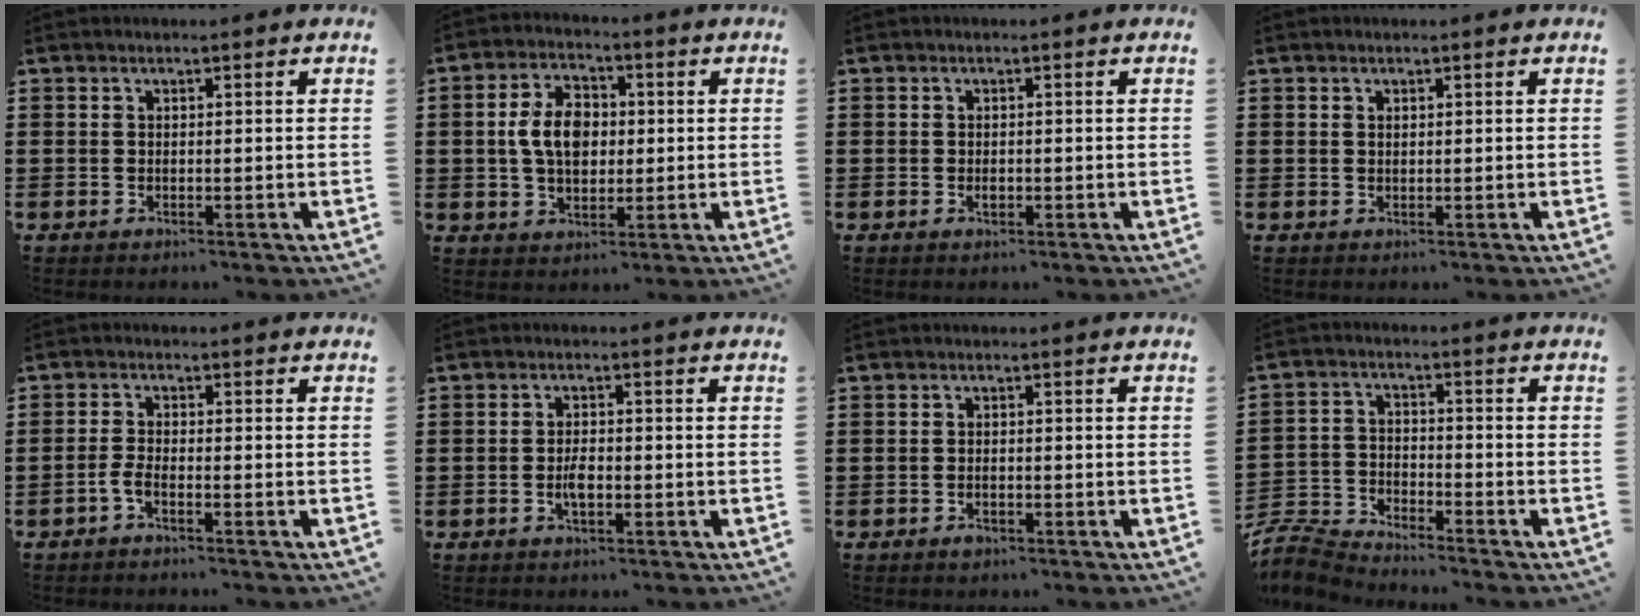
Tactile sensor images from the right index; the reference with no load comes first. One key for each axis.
{"total": 7.6, "fx": 0.4, "fy": 5.0, "fz": 5.7, "tx": -0.123, "ty": 0.012, "tz": 0.000}
{"total": 1.0, "fx": -0.3, "fy": 0.5, "fz": 0.8, "tx": -0.015, "ty": -0.002, "tz": -0.004}
{"total": 0.6, "fx": 0.3, "fy": 0.4, "fz": 0.3, "tx": -0.007, "ty": 0.002, "tz": 0.006}
{"total": 2.1, "fx": -1.3, "fy": 0.4, "fz": 1.6, "tx": -0.037, "ty": -0.001, "tz": -0.025}
{"total": 2.8, "fx": -0.8, "fy": 1.1, "fz": 2.4, "tx": -0.045, "ty": 0.001, "tz": -0.013}
{"total": 1.2, "fx": -0.8, "fy": 0.6, "fz": 0.7, "tx": -0.016, "ty": -0.002, "tz": -0.015}
{"total": 5.4, "fx": -5.3, "fy": 0.8, "fz": 0.5, "tx": -0.036, "ty": 0.000, "tz": -0.114}